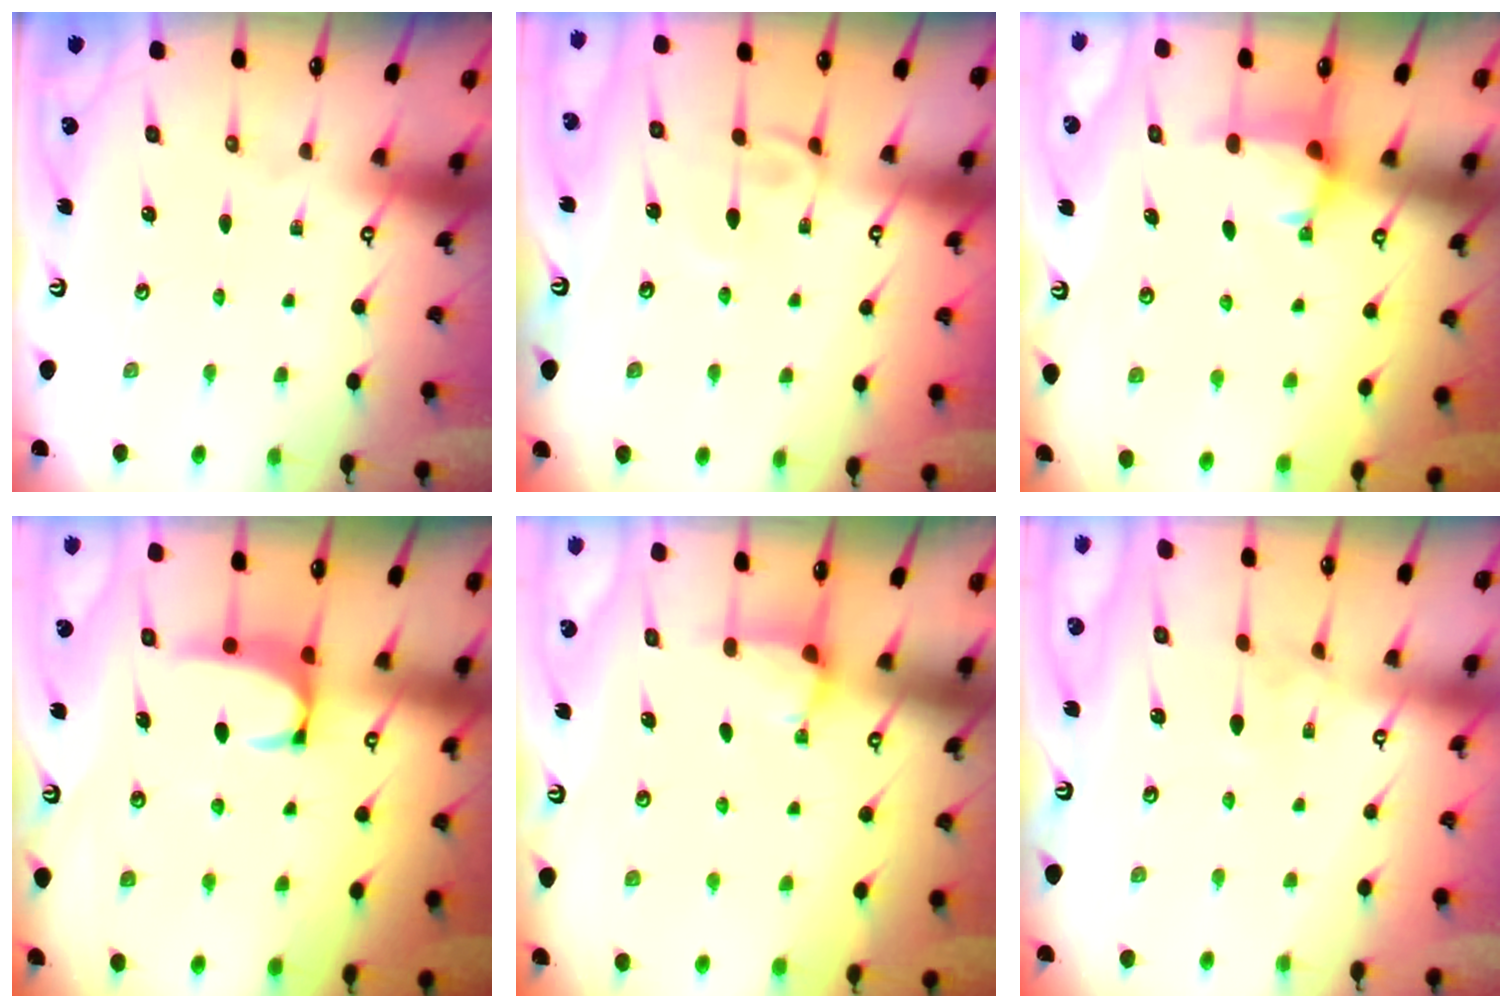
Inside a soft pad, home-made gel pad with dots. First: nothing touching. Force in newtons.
{"total": 3.5, "press": 3.5, "slide": 0.1}
{"total": 2.2, "press": 2.2, "slide": 0.5}
{"total": 2.0, "press": 1.9, "slide": 0.7}
{"total": 3.8, "press": 3.8, "slide": 0.2}
{"total": 3.0, "press": 2.9, "slide": 0.3}